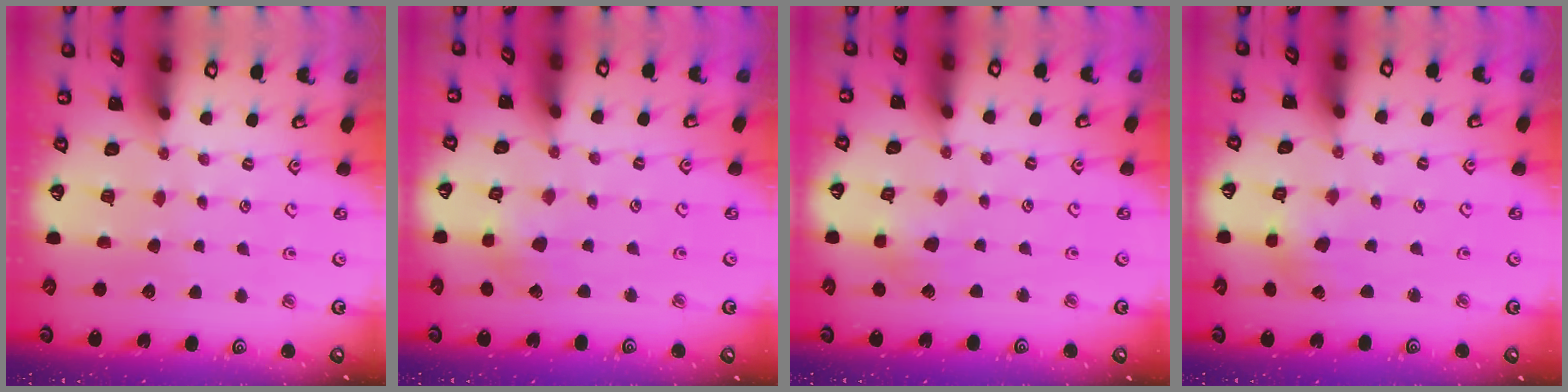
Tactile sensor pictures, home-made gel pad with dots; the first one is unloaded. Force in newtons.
{"total": 2.5, "press": 2.5, "slide": 0.3}
{"total": 3.5, "press": 3.4, "slide": 0.6}
{"total": 2.0, "press": 2.0, "slide": 0.2}